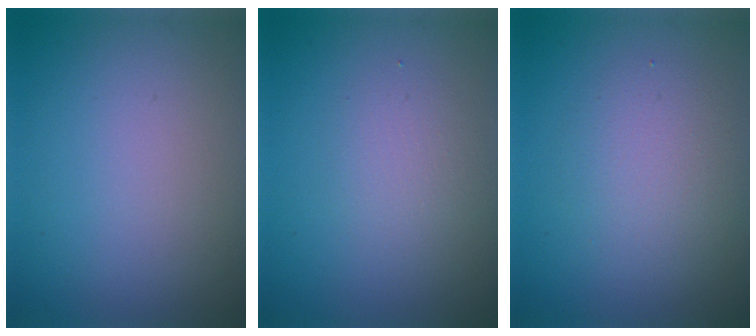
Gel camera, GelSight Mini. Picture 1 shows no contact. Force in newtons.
{"total": 2.0, "press": 2.0, "slide": 0.1}
{"total": 3.2, "press": 3.2, "slide": 0.1}